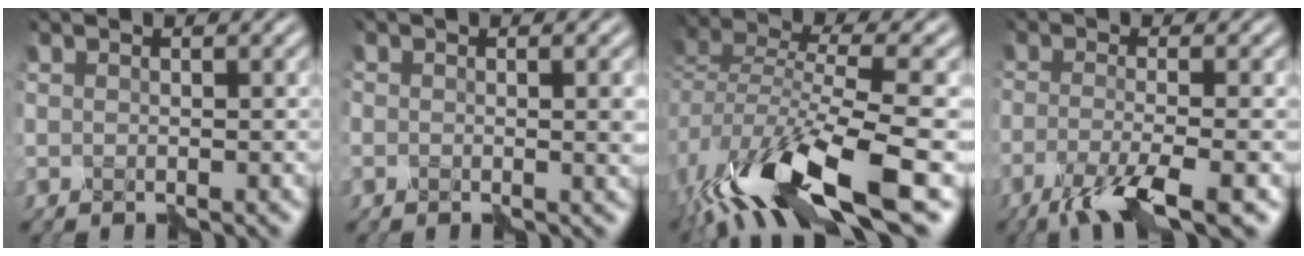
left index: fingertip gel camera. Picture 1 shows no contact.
{"total": 1.5, "force": [-0.3, 0.4, 1.3], "torque": [-0.016, -0.001, -0.001]}
{"total": 11.1, "force": [-5.9, 4.1, 8.5], "torque": [-0.172, -0.005, -0.105]}
{"total": 5.8, "force": [-3.4, 1.2, 4.6], "torque": [-0.075, -0.003, -0.068]}